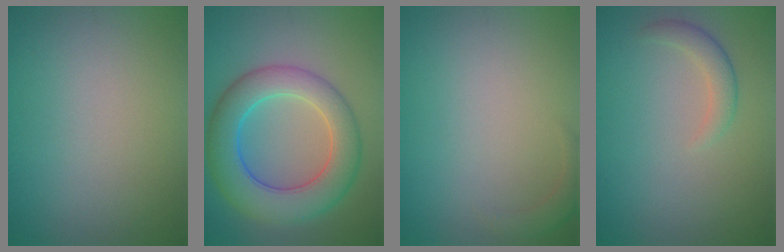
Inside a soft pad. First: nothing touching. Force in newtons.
{"total": 8.1, "press": 8.1, "slide": 0.1}
{"total": 1.6, "press": 1.6, "slide": 0.3}
{"total": 1.9, "press": 1.9, "slide": 0.2}